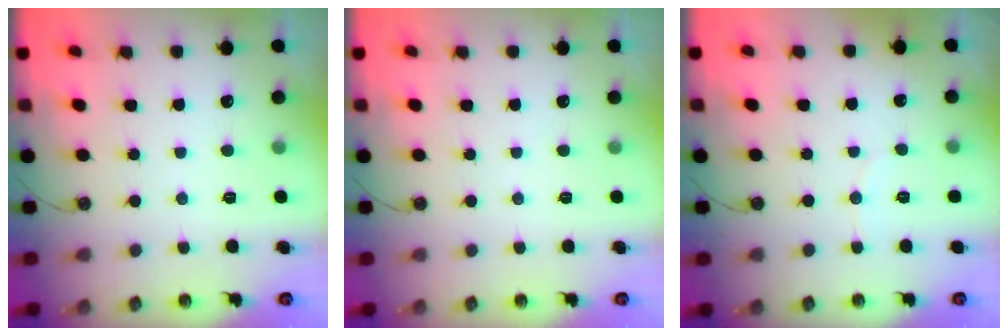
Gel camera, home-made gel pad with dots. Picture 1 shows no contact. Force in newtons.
{"total": 0.0}
{"total": 2.4, "press": 2.4, "slide": 0.2}